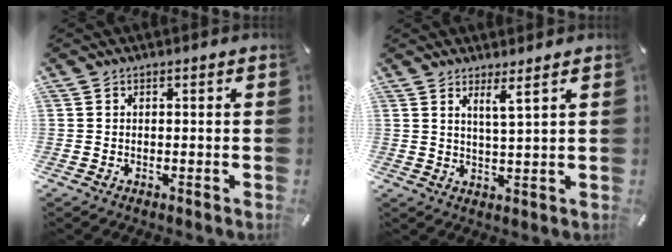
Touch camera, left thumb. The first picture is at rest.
{"total": 4.3, "force": [3.1, -0.6, 2.9], "torque": [-0.065, -0.012, 0.051]}